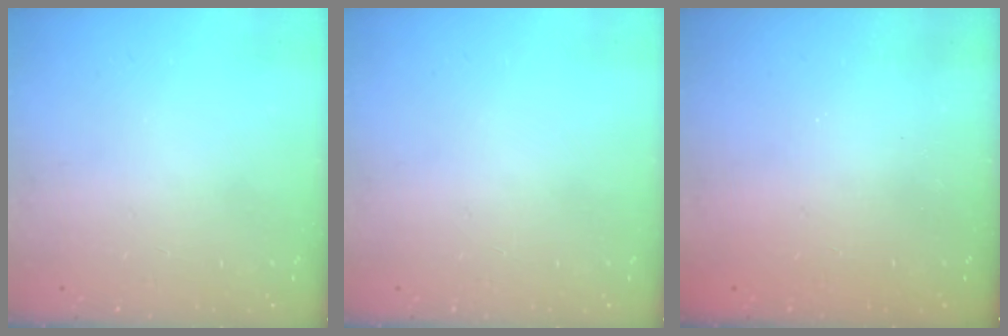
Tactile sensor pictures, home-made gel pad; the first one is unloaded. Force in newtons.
{"total": 0.0}
{"total": 2.5, "press": 2.4, "slide": 0.8}